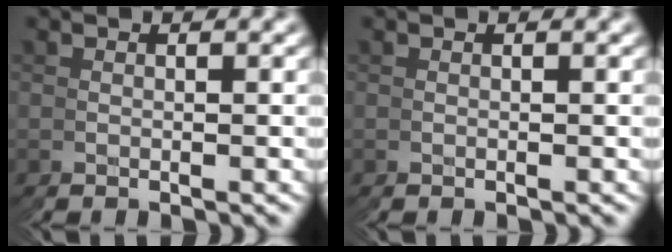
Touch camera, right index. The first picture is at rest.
{"total": 0.0}